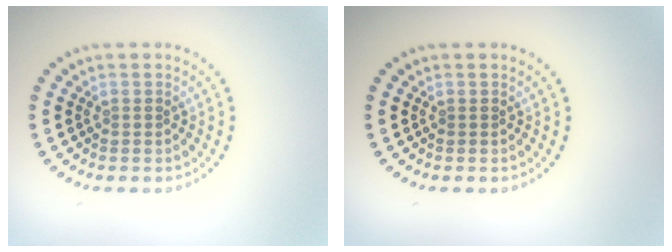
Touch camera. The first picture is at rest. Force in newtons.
{"total": 0.0}